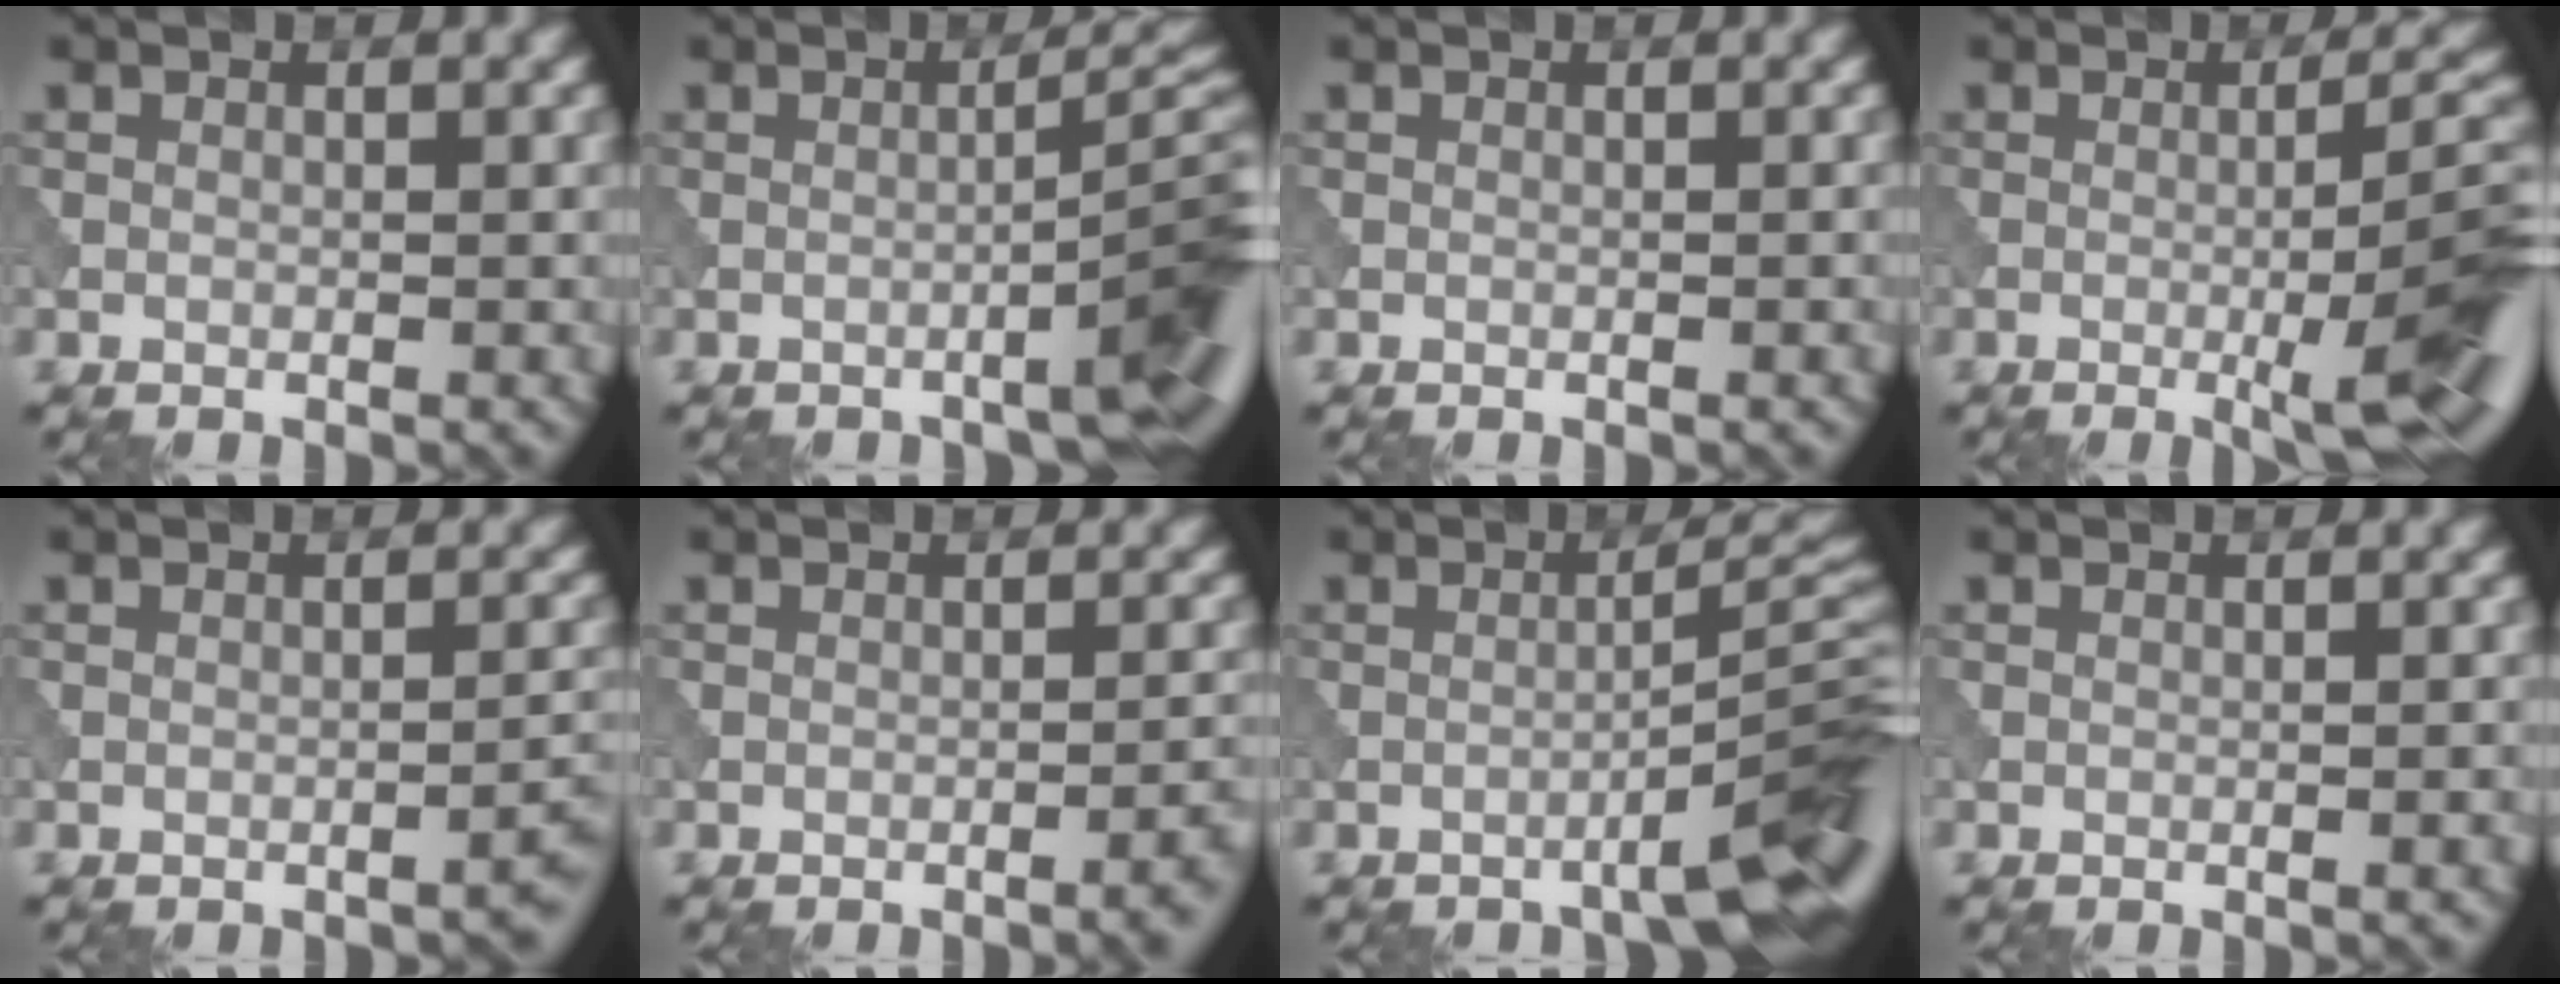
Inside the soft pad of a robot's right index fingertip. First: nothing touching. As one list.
[{"total": 7.3, "force": [-2.8, 1.5, 6.6], "torque": [-0.075, 0.015, -0.038]}, {"total": 0.0}, {"total": 9.4, "force": [-2.0, 1.9, 9.0], "torque": [-0.112, 0.005, -0.026]}, {"total": 2.1, "force": [-1.4, 0.4, 1.5], "torque": [-0.014, 0.011, -0.023]}, {"total": 2.3, "force": [-1.1, 0.6, 1.9], "torque": [-0.017, 0.009, -0.019]}, {"total": 7.6, "force": [-3.8, 1.2, 6.5], "torque": [-0.074, 0.020, -0.054]}, {"total": 0.8, "force": [-0.2, 0.1, 0.7], "torque": [-0.007, 0.004, -0.004]}]